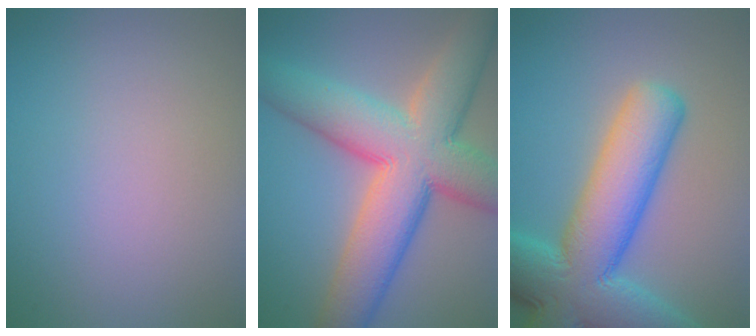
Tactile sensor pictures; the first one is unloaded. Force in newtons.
{"total": 12.3, "press": 12.3, "slide": 0.6}
{"total": 12.4, "press": 12.4, "slide": 0.5}